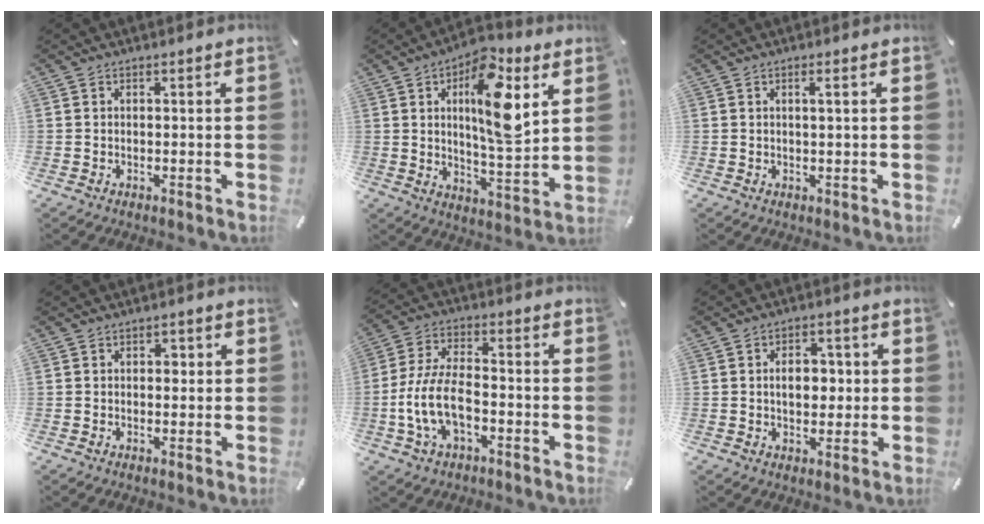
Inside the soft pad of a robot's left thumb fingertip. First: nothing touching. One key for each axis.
{"total": 15.3, "fx": 6.0, "fy": 5.8, "fz": 12.8, "tx": -0.208, "ty": -0.022, "tz": 0.095}
{"total": 1.8, "fx": 0.5, "fy": 0.0, "fz": 1.8, "tx": -0.034, "ty": 0.000, "tz": 0.006}
{"total": 1.9, "fx": 0.2, "fy": 1.5, "fz": 1.2, "tx": -0.001, "ty": -0.002, "tz": -0.005}
{"total": 11.3, "fx": -4.2, "fy": 5.7, "fz": 8.8, "tx": -0.190, "ty": 0.006, "tz": -0.078}
{"total": 6.7, "fx": 0.3, "fy": 4.7, "fz": 4.8, "tx": -0.065, "ty": 0.001, "tz": -0.003}